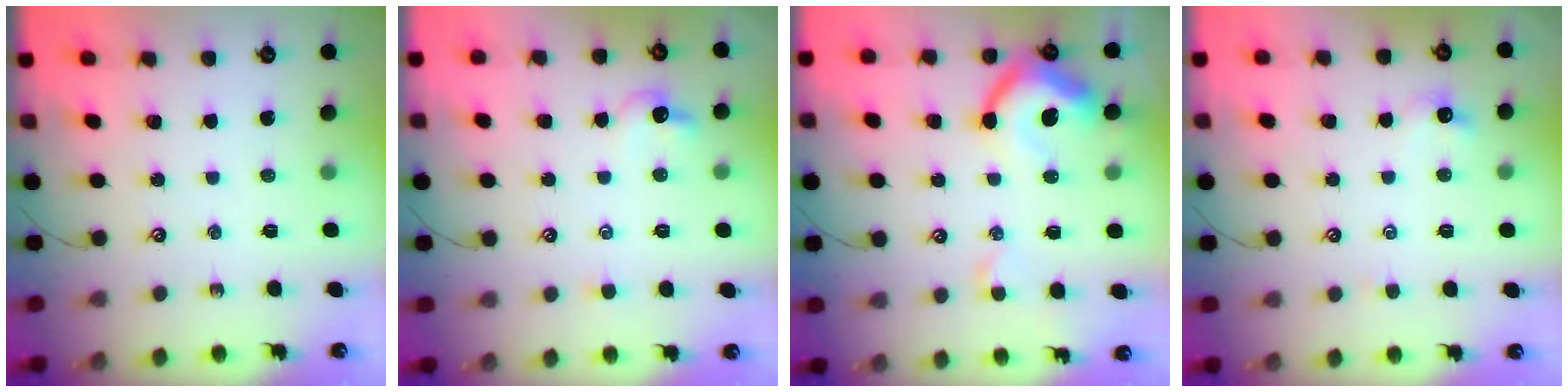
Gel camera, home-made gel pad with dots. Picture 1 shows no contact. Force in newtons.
{"total": 1.2, "press": 1.0, "slide": 0.6}
{"total": 11.1, "press": 11.0, "slide": 1.7}
{"total": 0.8, "press": 0.6, "slide": 0.5}